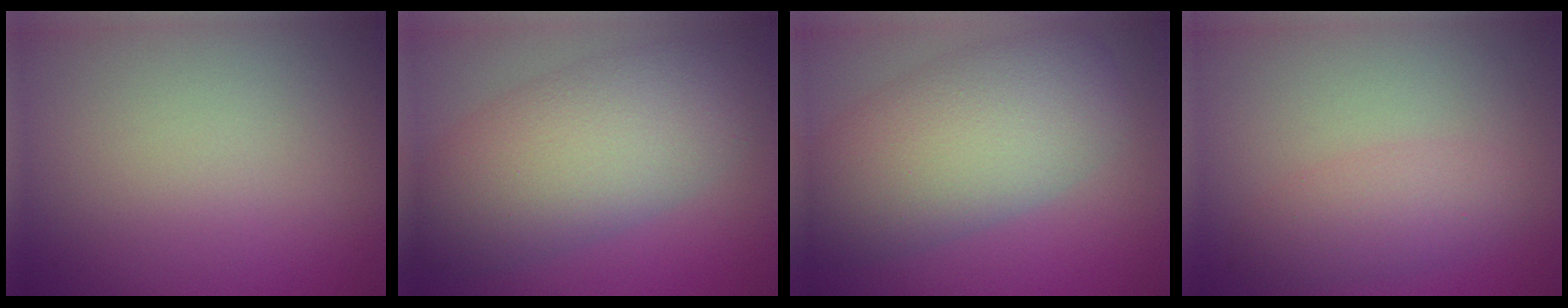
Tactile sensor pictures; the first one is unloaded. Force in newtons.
{"total": 8.9, "press": 8.9, "slide": 0.2}
{"total": 8.8, "press": 8.8, "slide": 0.4}
{"total": 2.6, "press": 2.6, "slide": 0.1}